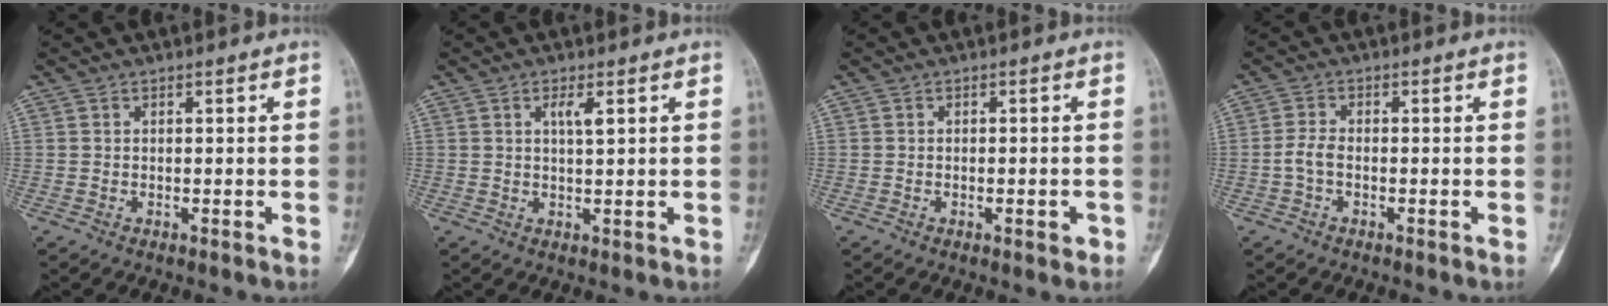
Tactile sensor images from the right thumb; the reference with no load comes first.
{"total": 2.9, "force": [1.1, 0.6, 2.6], "torque": [-0.048, -0.007, 0.020]}
{"total": 2.5, "force": [-1.0, 1.0, 2.0], "torque": [-0.028, 0.006, -0.009]}
{"total": 2.7, "force": [-0.8, 1.4, 2.1], "torque": [-0.048, 0.007, -0.020]}